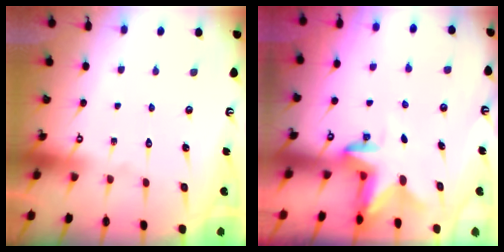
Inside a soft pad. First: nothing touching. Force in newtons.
{"total": 2.8, "press": 2.7, "slide": 0.5}